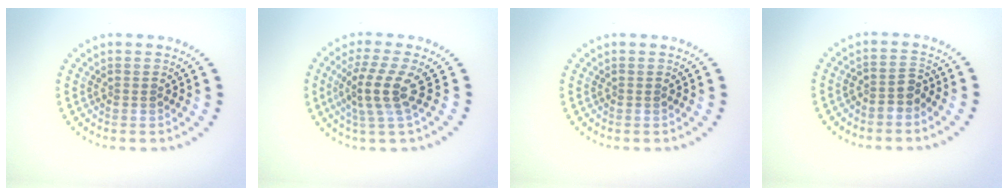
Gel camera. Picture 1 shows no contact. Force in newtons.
{"total": 3.5, "press": 2.6, "slide": 2.3}
{"total": 0.0}
{"total": 1.9, "press": 1.6, "slide": 1.0}